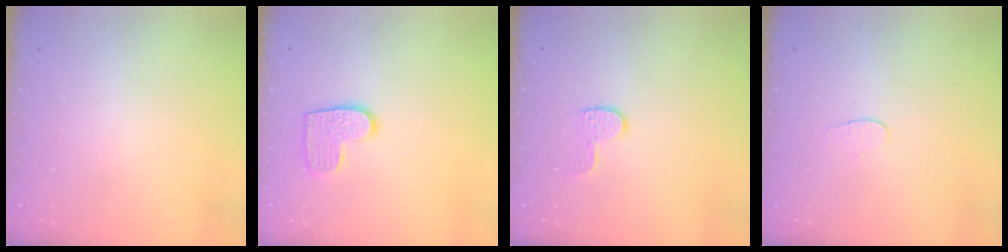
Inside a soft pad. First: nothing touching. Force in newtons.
{"total": 9.3, "press": 9.3, "slide": 0.3}
{"total": 6.8, "press": 6.8, "slide": 0.2}
{"total": 3.9, "press": 3.9, "slide": 0.4}